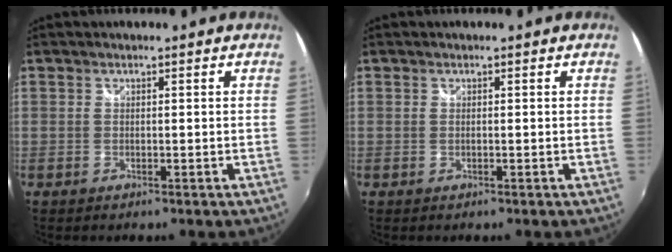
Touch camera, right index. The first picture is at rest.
{"total": 0.0}